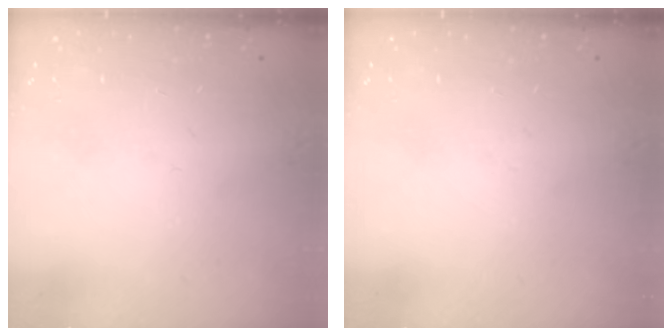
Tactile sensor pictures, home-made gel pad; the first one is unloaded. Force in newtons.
{"total": 0.0}